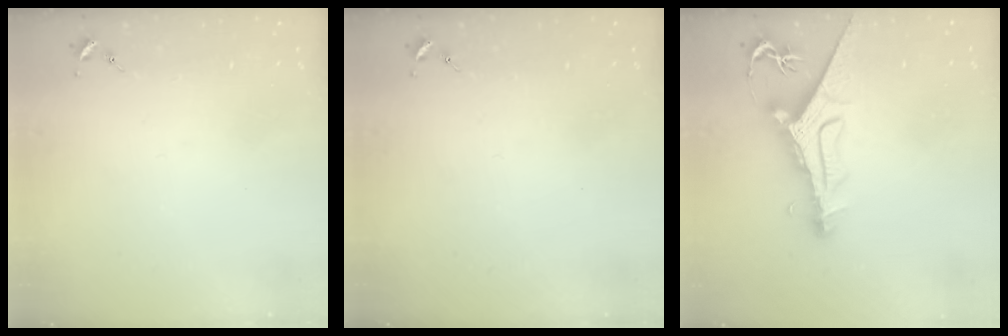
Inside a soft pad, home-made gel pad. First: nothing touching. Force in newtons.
{"total": 0.0}
{"total": 11.3, "press": 11.2, "slide": 1.4}